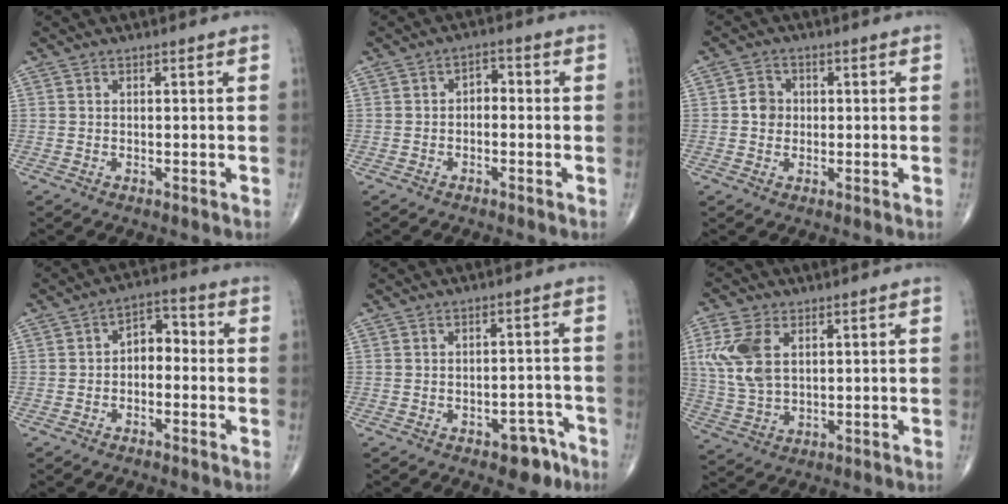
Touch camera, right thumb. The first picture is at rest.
{"total": 2.9, "force": [-0.4, 1.9, 2.1], "torque": [-0.018, 0.016, -0.017]}
{"total": 3.4, "force": [0.1, 3.1, 1.5], "torque": [-0.011, 0.005, -0.005]}
{"total": 5.6, "force": [-0.8, 3.8, 4.1], "torque": [-0.041, 0.030, -0.027]}
{"total": 5.4, "force": [-3.4, 2.8, 3.0], "torque": [-0.016, 0.032, -0.040]}
{"total": 10.1, "force": [3.0, 6.0, 7.6], "torque": [-0.166, -0.001, 0.064]}